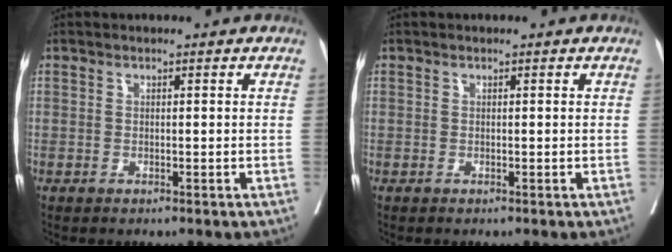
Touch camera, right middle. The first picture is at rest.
{"total": 0.0}